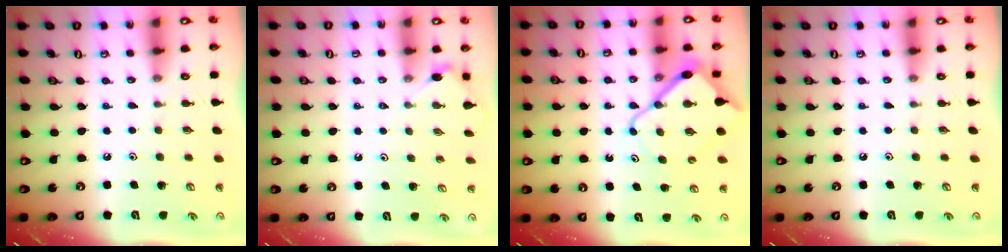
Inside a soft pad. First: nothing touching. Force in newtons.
{"total": 2.9, "press": 2.8, "slide": 0.5}
{"total": 12.1, "press": 12.1, "slide": 1.1}
{"total": 0.0}